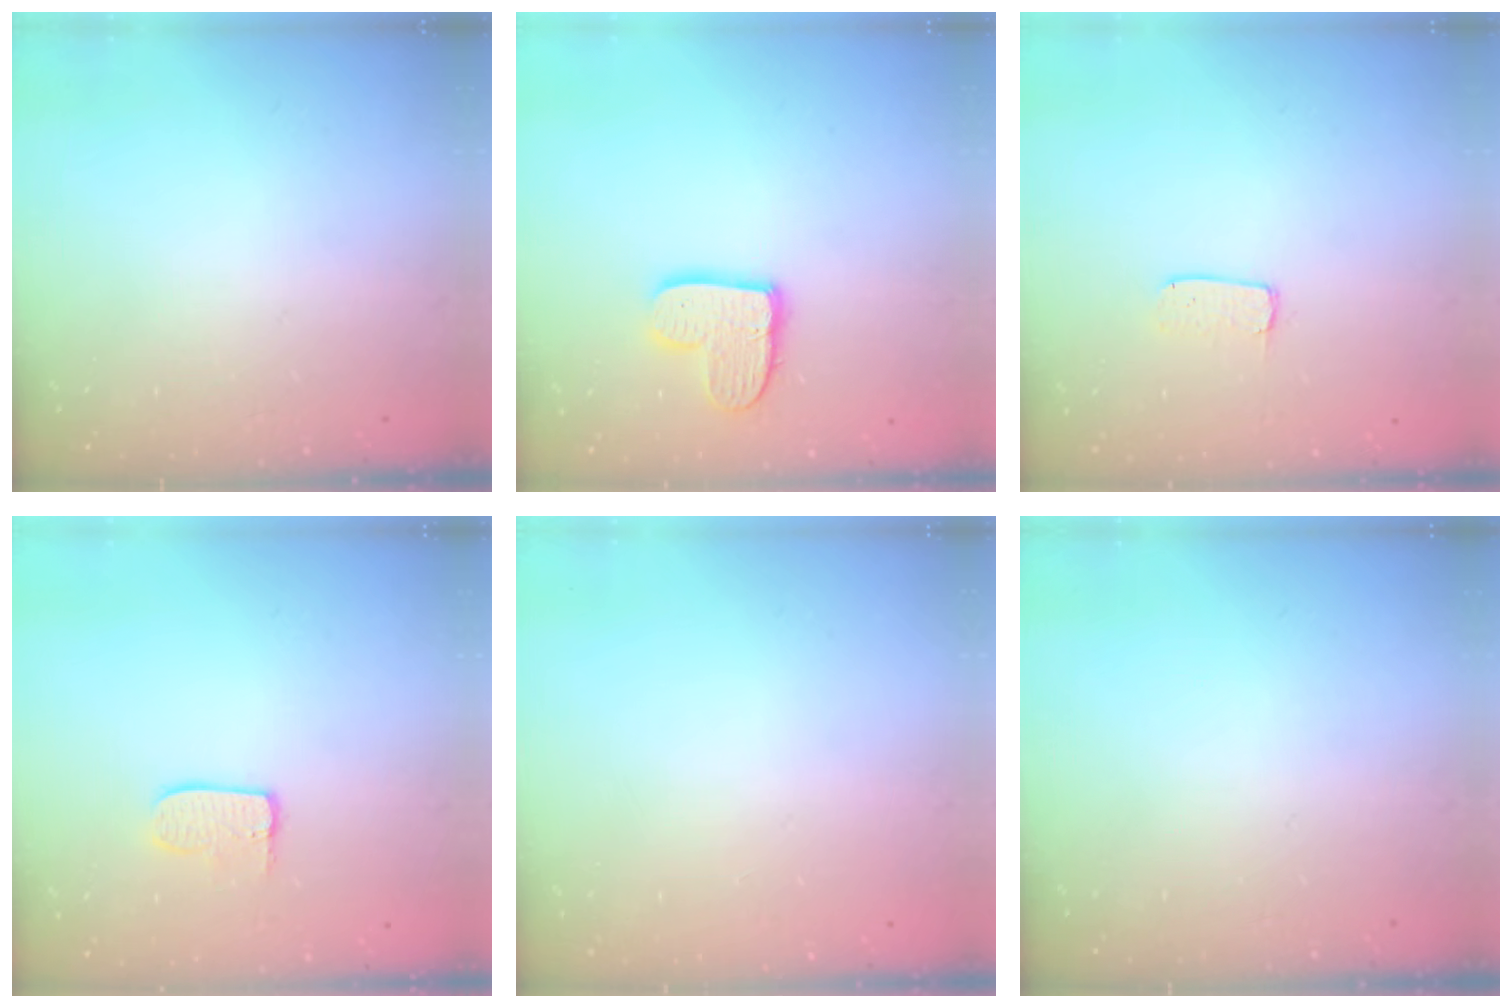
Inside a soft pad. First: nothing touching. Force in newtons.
{"total": 10.6, "press": 10.6, "slide": 0.8}
{"total": 3.7, "press": 3.7, "slide": 0.3}
{"total": 6.8, "press": 6.8, "slide": 0.1}
{"total": 0.5, "press": 0.5, "slide": 0.1}
{"total": 0.0}